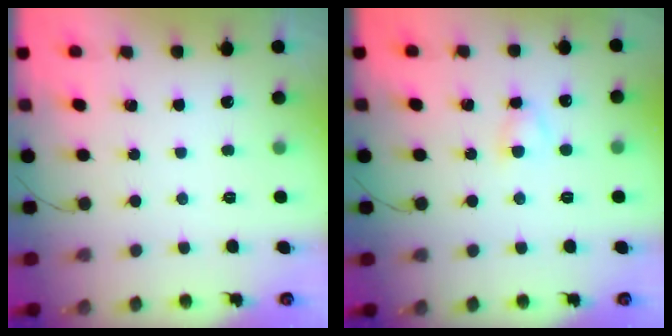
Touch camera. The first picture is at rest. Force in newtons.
{"total": 3.1, "press": 3.0, "slide": 0.8}